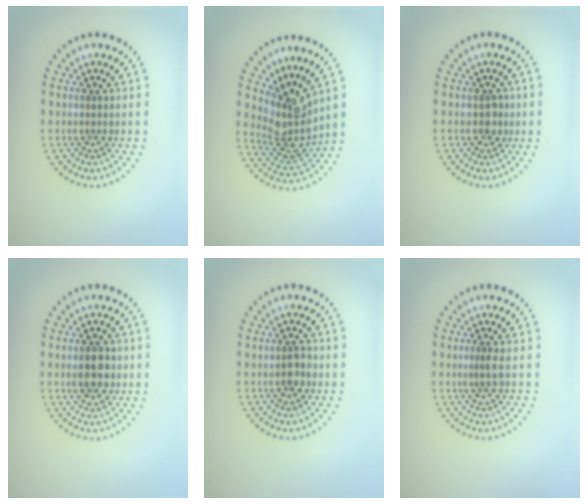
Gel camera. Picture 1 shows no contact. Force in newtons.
{"total": 4.3, "press": 3.1, "slide": 3.0}
{"total": 1.4, "press": 1.4, "slide": 0.4}
{"total": 3.3, "press": 3.3, "slide": 0.1}
{"total": 1.7, "press": 1.7, "slide": 0.3}
{"total": 1.0, "press": 0.6, "slide": 0.8}